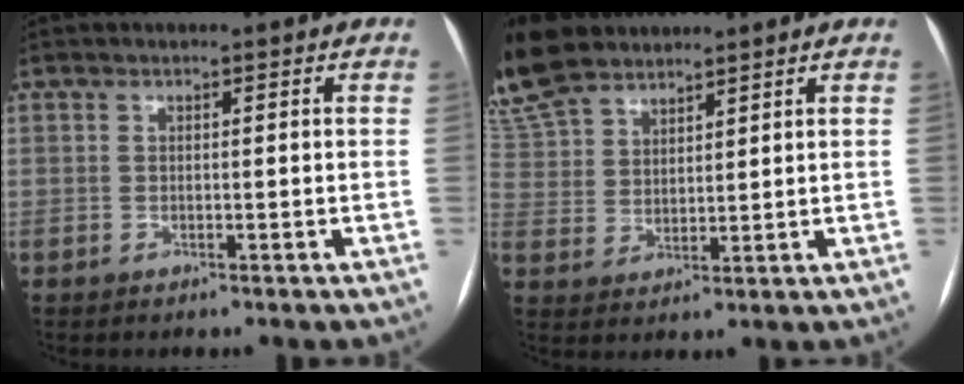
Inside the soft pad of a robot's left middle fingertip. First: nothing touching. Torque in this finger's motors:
{"motor_torque": [0.36, -0.36, 1.05, 0.21]}